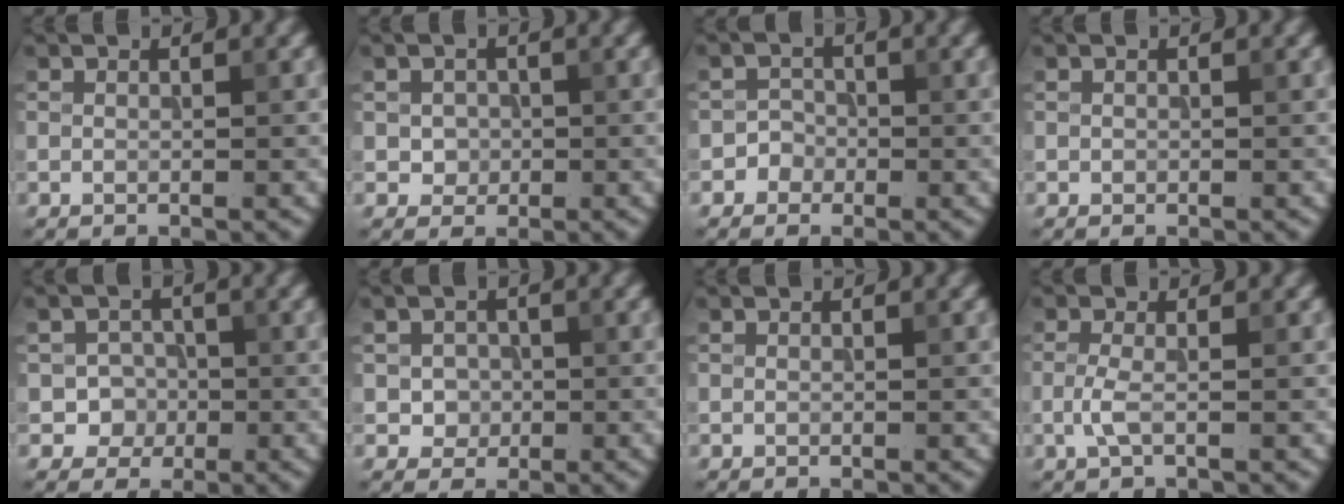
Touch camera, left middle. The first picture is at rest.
{"total": 1.6, "force": [-0.1, 1.5, 0.5], "torque": [-0.004, -0.004, -0.001]}
{"total": 1.7, "force": [-0.9, 1.4, -0.1], "torque": [0.019, 0.011, -0.017]}
{"total": 0.0}
{"total": 2.7, "force": [-0.7, 2.5, 0.5], "torque": [0.007, 0.007, -0.019]}
{"total": 1.9, "force": [-0.2, 1.8, 0.6], "torque": [-0.004, -0.004, -0.002]}
{"total": 0.0}
{"total": 1.7, "force": [-0.5, 0.4, 1.6], "torque": [-0.036, 0.000, -0.014]}